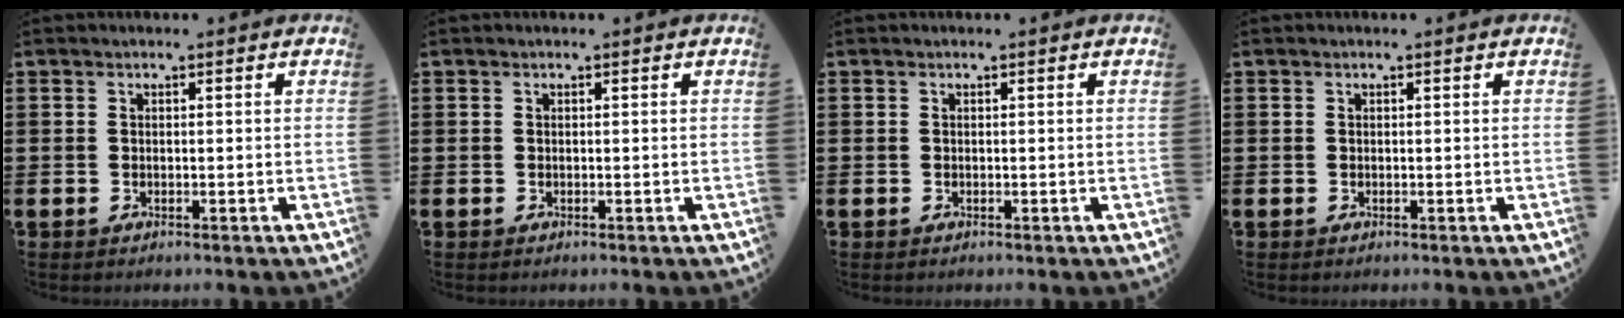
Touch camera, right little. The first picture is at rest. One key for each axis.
{"total": 0.0}
{"total": 0.0}
{"total": 0.0}